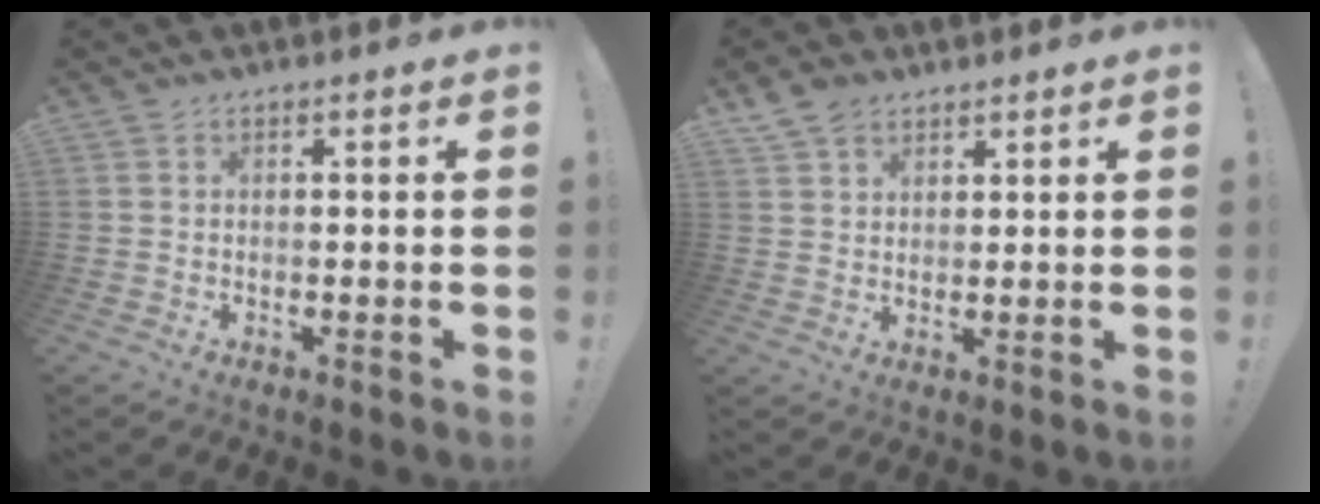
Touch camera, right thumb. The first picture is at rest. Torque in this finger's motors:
{"motor_torque": [0.01, 0.01, 0.51, 0.51, 0.02]}